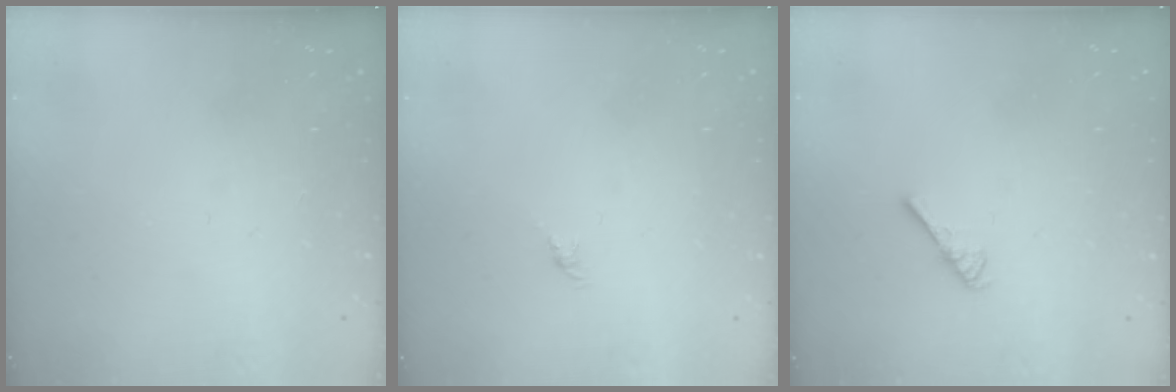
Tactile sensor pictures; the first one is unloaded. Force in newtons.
{"total": 0.0}
{"total": 2.7, "press": 2.6, "slide": 0.4}